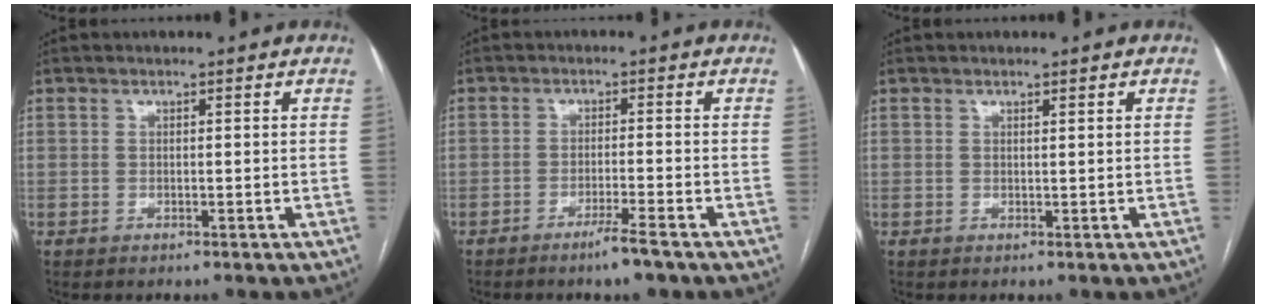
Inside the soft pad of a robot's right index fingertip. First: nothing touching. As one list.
[{"total": 3.9, "force": [-2.9, -0.1, 2.7], "torque": [-0.046, -0.006, -0.050]}, {"total": 0.6, "force": [0.5, 0.0, 0.4], "torque": [-0.007, 0.000, 0.007]}]